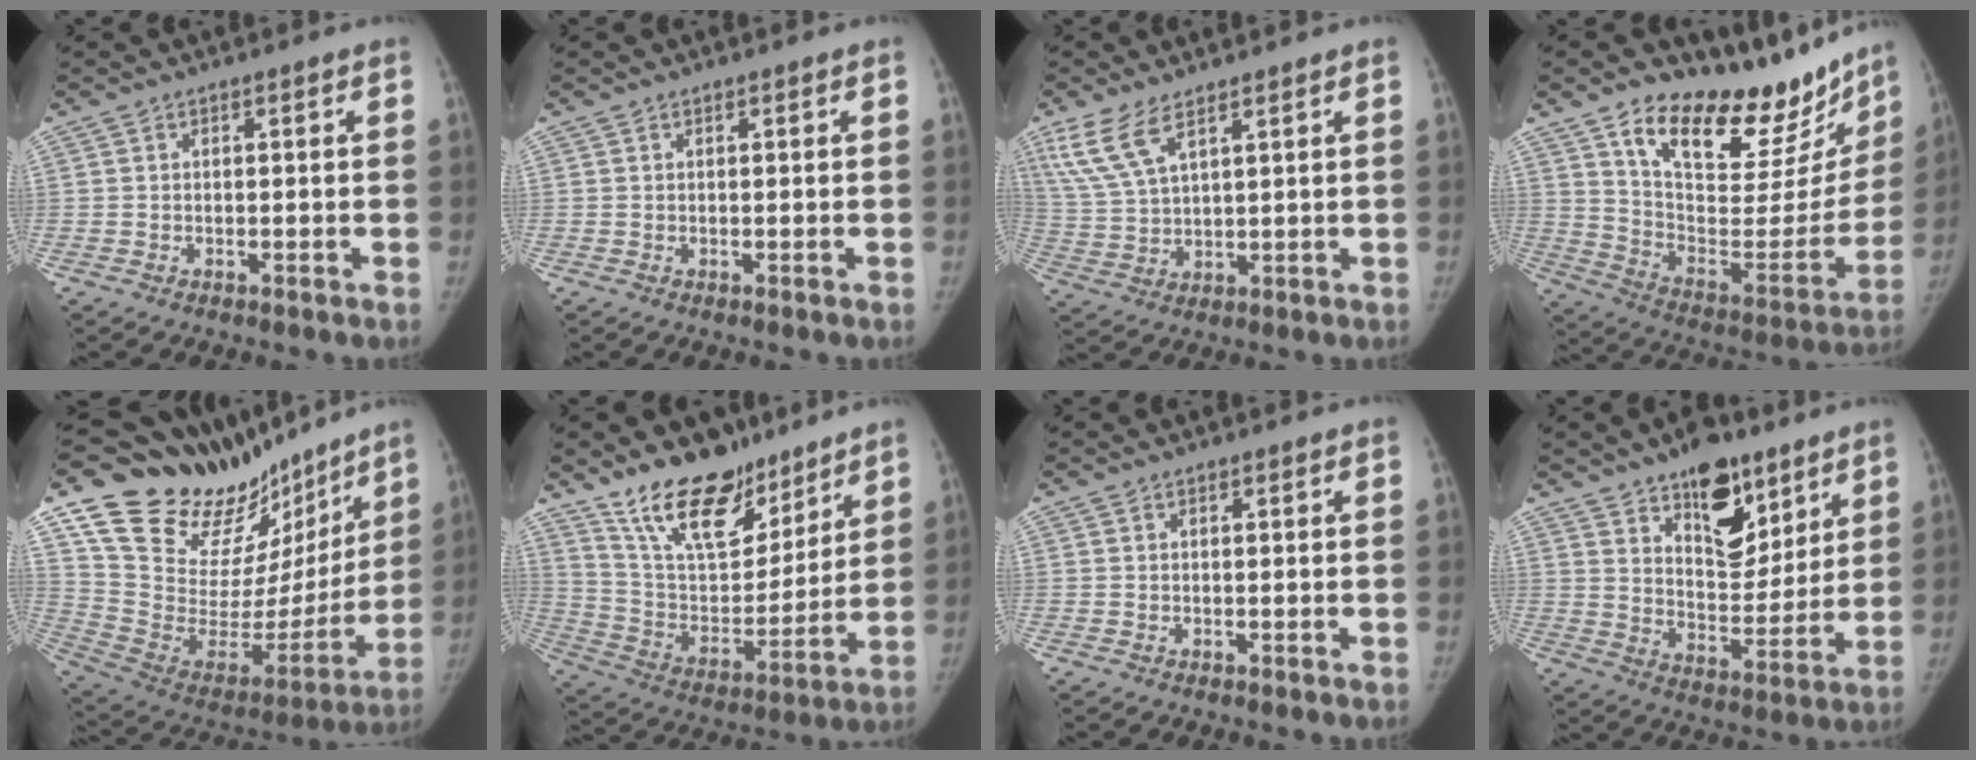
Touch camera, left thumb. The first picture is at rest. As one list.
[{"total": 0.0}, {"total": 8.8, "force": [5.7, 3.2, 5.9], "torque": [-0.133, -0.013, 0.126]}, {"total": 26.7, "force": [20.1, 11.4, 13.3], "torque": [-0.148, -0.103, 0.309]}, {"total": 28.7, "force": [22.5, 13.2, 11.9], "torque": [-0.150, -0.106, 0.362]}, {"total": 19.4, "force": [14.2, 9.2, 9.6], "torque": [-0.113, -0.085, 0.250]}, {"total": 0.0}, {"total": 15.8, "force": [10.0, 7.9, 9.3], "torque": [-0.086, -0.065, 0.160]}]